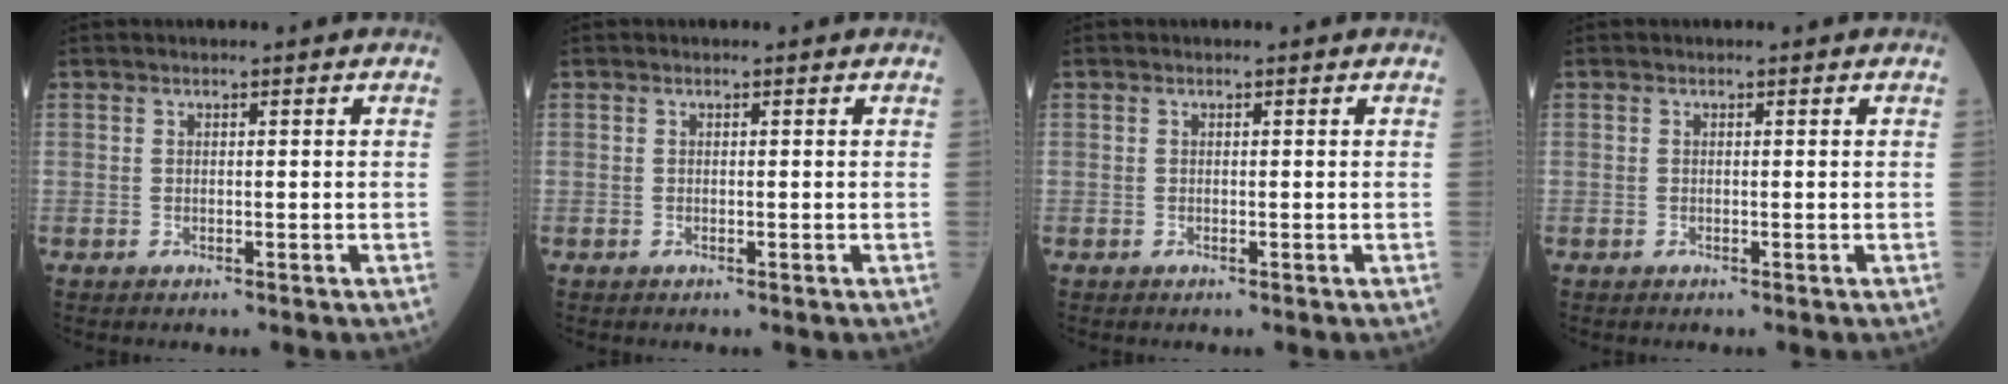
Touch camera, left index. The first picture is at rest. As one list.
[{"total": 0.0}, {"total": 0.0}, {"total": 0.0}]